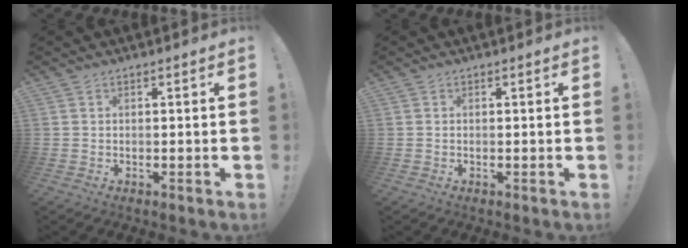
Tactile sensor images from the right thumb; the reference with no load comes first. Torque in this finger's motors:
{"motor_torque": [-0.19, -0.04, 0.02, 0.26, 0.05]}